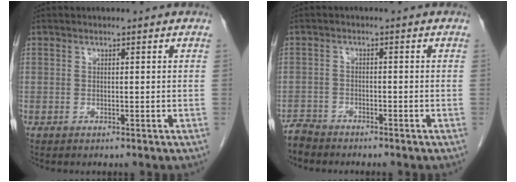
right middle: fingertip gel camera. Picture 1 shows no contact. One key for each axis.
{"total": 2.7, "fx": -2.7, "fy": 0.6, "fz": -0.1, "tx": 0.006, "ty": -0.007, "tz": -0.051}